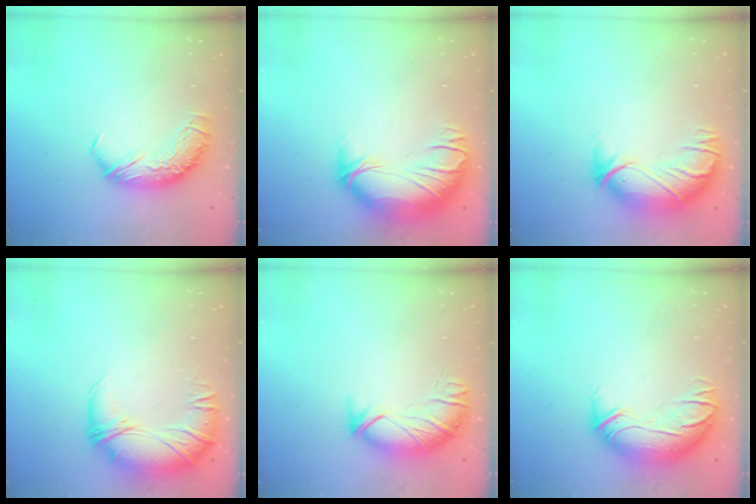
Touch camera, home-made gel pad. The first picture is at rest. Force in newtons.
{"total": 3.7, "press": 2.2, "slide": 3.0}
{"total": 3.0, "press": 0.2, "slide": 2.9}
{"total": 2.8, "press": 0.1, "slide": 2.8}
{"total": 3.8, "press": 3.0, "slide": 2.4}
{"total": 3.0, "press": 0.4, "slide": 2.9}